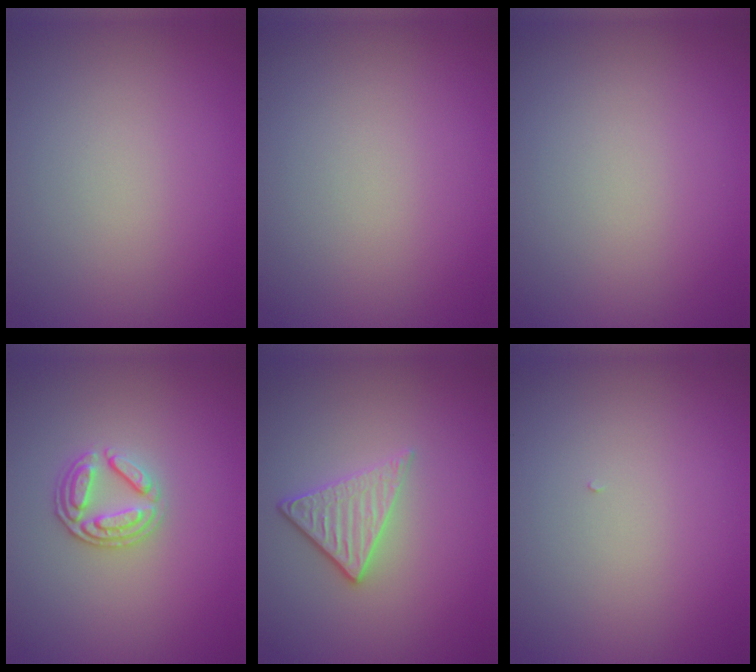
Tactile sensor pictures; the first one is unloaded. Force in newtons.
{"total": 0.0}
{"total": 0.0}
{"total": 2.6, "press": 2.5, "slide": 0.8}
{"total": 3.1, "press": 2.5, "slide": 1.9}
{"total": 0.0}